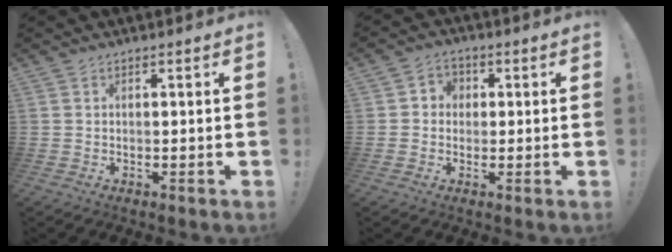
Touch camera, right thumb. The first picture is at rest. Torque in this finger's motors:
{"motor_torque": [0.59, 0.58, 0.31, -0.35, -0.02]}